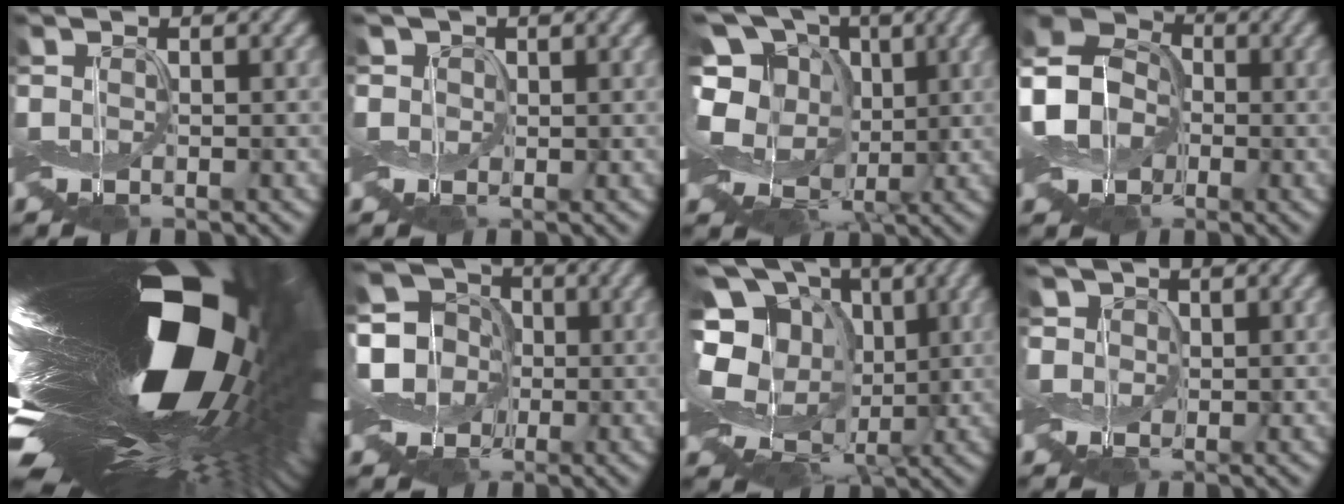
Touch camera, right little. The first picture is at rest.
{"total": 1.2, "force": [0.3, 1.1, -0.1], "torque": [0.000, -0.001, -0.003]}
{"total": 12.4, "force": [0.2, 9.9, 7.4], "torque": [-0.150, -0.006, -0.001]}
{"total": 8.9, "force": [-2.3, 6.9, 5.1], "torque": [-0.109, -0.005, -0.058]}
{"total": 20.4, "force": [0.3, 8.6, 18.6], "torque": [-0.303, -0.054, 0.010]}
{"total": 6.9, "force": [-1.0, 6.1, 3.1], "torque": [-0.072, 0.006, -0.045]}
{"total": 15.4, "force": [1.5, 12.2, 9.3], "torque": [-0.182, 0.001, 0.020]}
{"total": 2.3, "force": [0.7, 2.1, 0.5], "torque": [-0.020, 0.005, 0.002]}